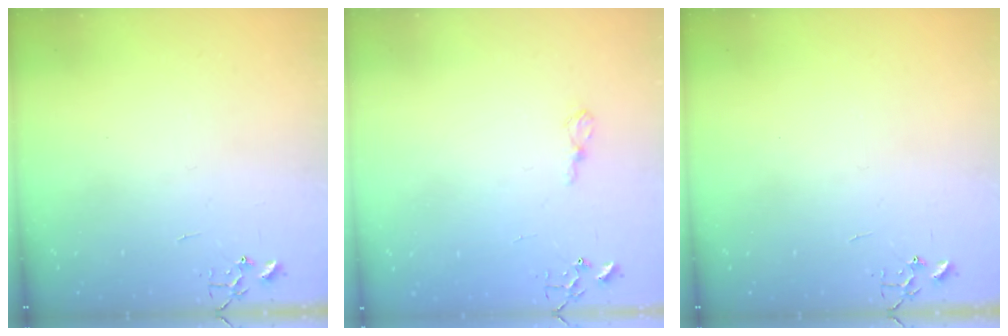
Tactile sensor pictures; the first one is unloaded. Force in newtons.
{"total": 7.3, "press": 7.3, "slide": 0.9}
{"total": 0.0}